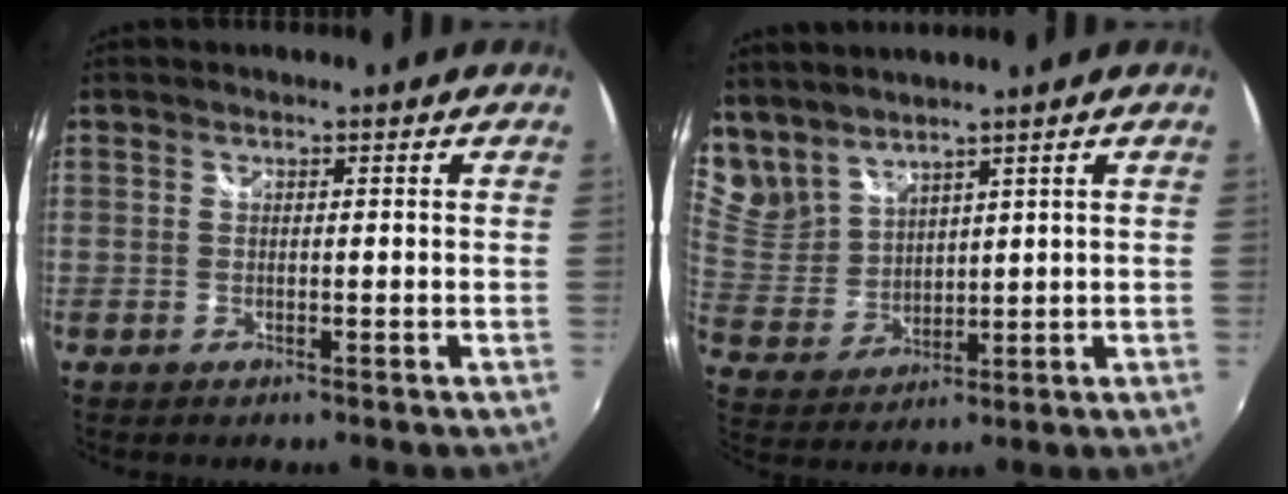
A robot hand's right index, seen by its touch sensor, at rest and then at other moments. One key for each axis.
{"total": 9.2, "fx": 8.1, "fy": 3.8, "fz": 2.2, "tx": -0.053, "ty": -0.001, "tz": 0.181}